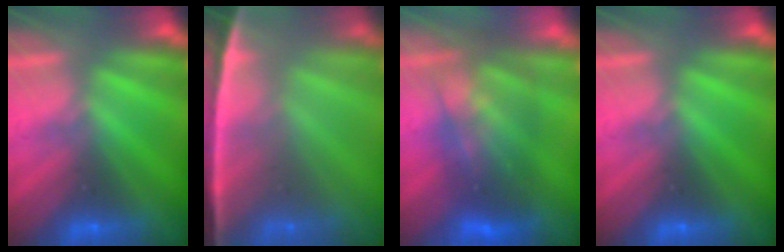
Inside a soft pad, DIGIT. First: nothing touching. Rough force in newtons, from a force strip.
{"total": 7.7}
{"total": 5.5}
{"total": 0.0}